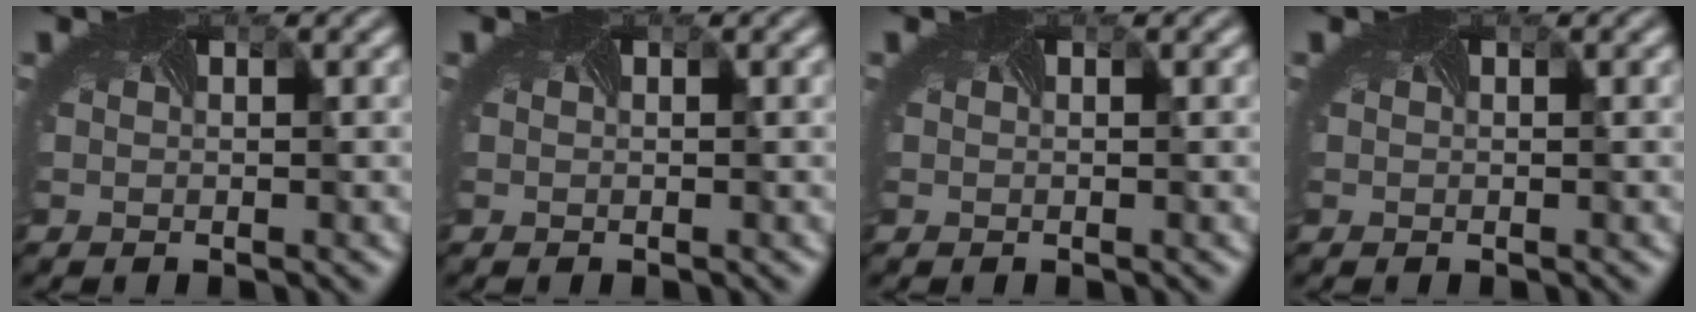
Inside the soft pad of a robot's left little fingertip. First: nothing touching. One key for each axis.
{"total": 0.0}
{"total": 0.0}
{"total": 0.0}